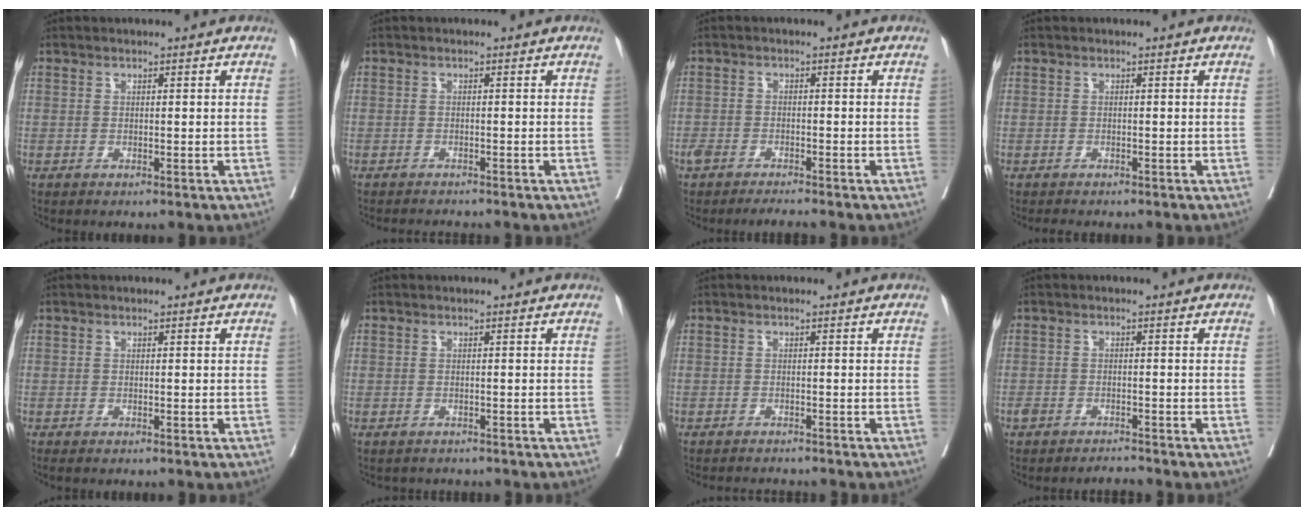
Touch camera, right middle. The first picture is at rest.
{"total": 3.2, "force": [-3.2, 0.0, 0.6], "torque": [-0.003, -0.010, -0.046]}
{"total": 3.8, "force": [-3.3, 0.5, 1.6], "torque": [-0.029, -0.005, -0.057]}
{"total": 1.3, "force": [-1.2, 0.5, 0.2], "torque": [-0.009, -0.003, -0.020]}
{"total": 0.6, "force": [-0.5, 0.1, 0.2], "torque": [-0.005, -0.003, -0.009]}
{"total": 2.2, "force": [-2.0, 0.9, 0.1], "torque": [-0.007, -0.003, -0.030]}
{"total": 3.6, "force": [-3.6, 0.2, 0.5], "torque": [0.000, -0.009, -0.051]}
{"total": 1.8, "force": [-1.8, 0.2, 0.2], "torque": [-0.002, -0.006, -0.029]}